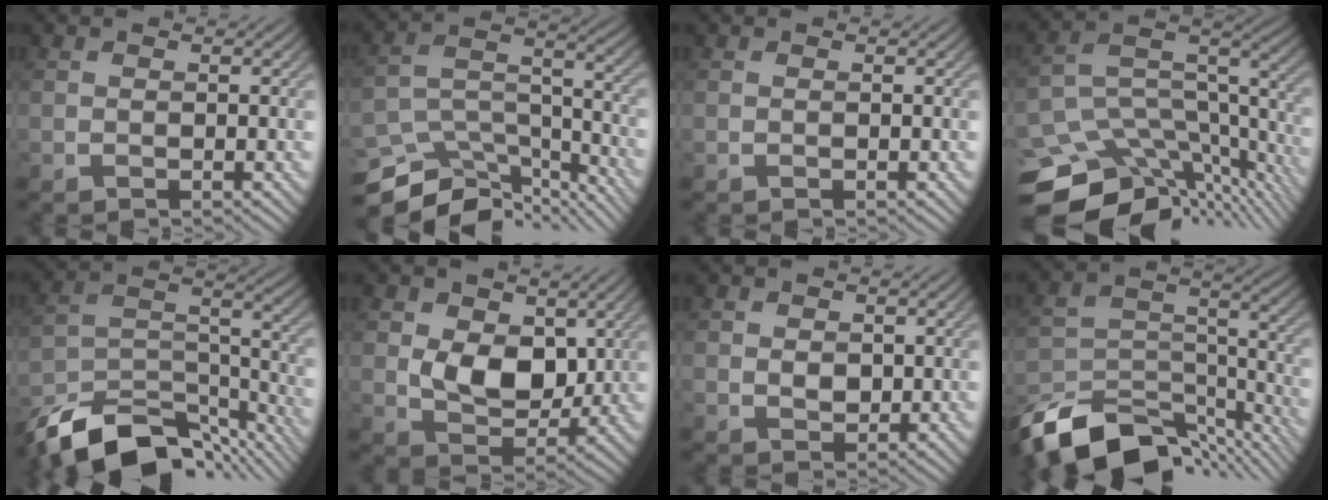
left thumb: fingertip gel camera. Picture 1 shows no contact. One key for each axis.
{"total": 12.1, "fx": -10.3, "fy": 4.1, "fz": 4.7, "tx": -0.100, "ty": -0.008, "tz": -0.166}
{"total": 0.0}
{"total": 13.6, "fx": -9.6, "fy": 6.4, "fz": 7.3, "tx": -0.167, "ty": -0.021, "tz": -0.134}
{"total": 14.8, "fx": -11.9, "fy": 5.7, "fz": 6.7, "tx": -0.141, "ty": -0.007, "tz": -0.199}
{"total": 7.2, "fx": 1.4, "fy": 5.0, "fz": 4.9, "tx": -0.096, "ty": -0.009, "tz": 0.024}
{"total": 1.7, "fx": 0.7, "fy": 1.3, "fz": 0.9, "tx": -0.023, "ty": -0.004, "tz": 0.013}
{"total": 16.3, "fx": -12.6, "fy": 6.9, "fz": 7.7, "tx": -0.179, "ty": -0.023, "tz": -0.192}